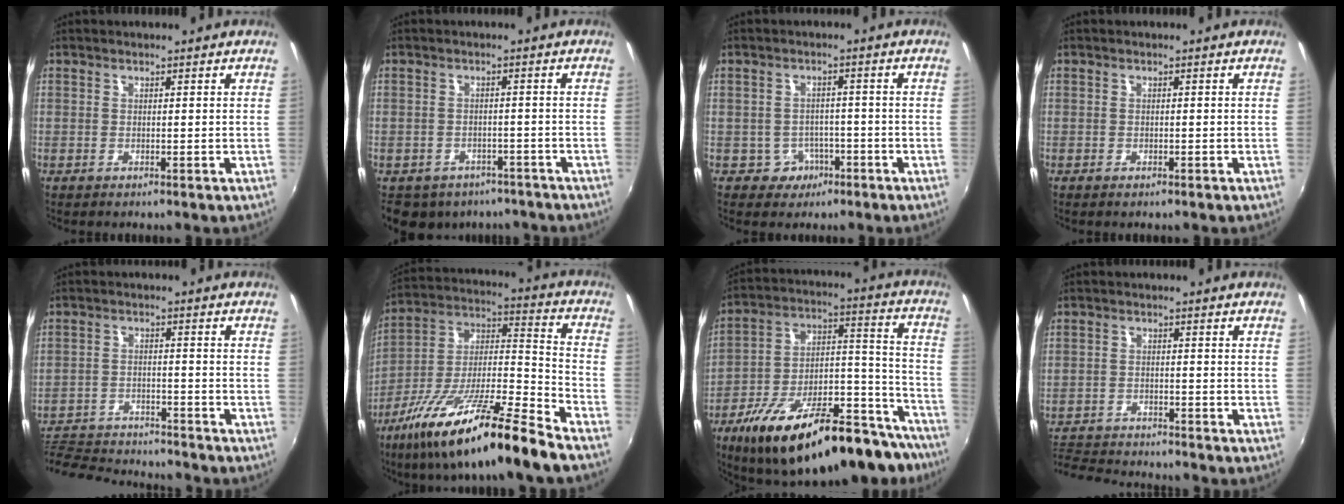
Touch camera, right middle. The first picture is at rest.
{"total": 12.3, "force": [-8.7, 7.4, 4.6], "torque": [-0.106, 0.000, -0.108]}
{"total": 4.3, "force": [-2.2, 3.7, 0.5], "torque": [-0.020, 0.013, -0.026]}
{"total": 0.7, "force": [-0.5, 0.3, 0.2], "torque": [-0.006, -0.001, -0.010]}
{"total": 14.5, "force": [-13.4, 3.2, 4.6], "torque": [-0.115, -0.002, -0.212]}
{"total": 21.6, "force": [-15.0, 1.3, 15.6], "torque": [-0.264, -0.015, -0.268]}
{"total": 31.9, "force": [-22.9, 10.7, 19.4], "torque": [-0.271, 0.010, -0.332]}
{"total": 8.4, "force": [-8.0, 1.9, 1.8], "torque": [-0.063, 0.001, -0.140]}